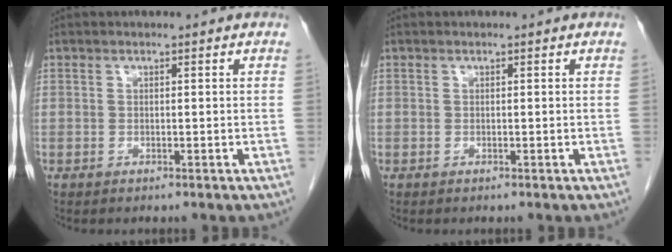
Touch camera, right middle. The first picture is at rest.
{"total": 0.0}